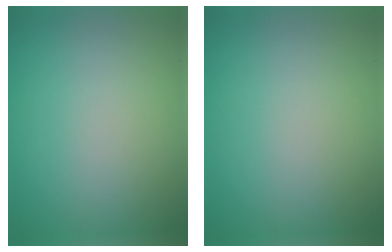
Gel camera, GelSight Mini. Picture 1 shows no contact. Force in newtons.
{"total": 0.0}